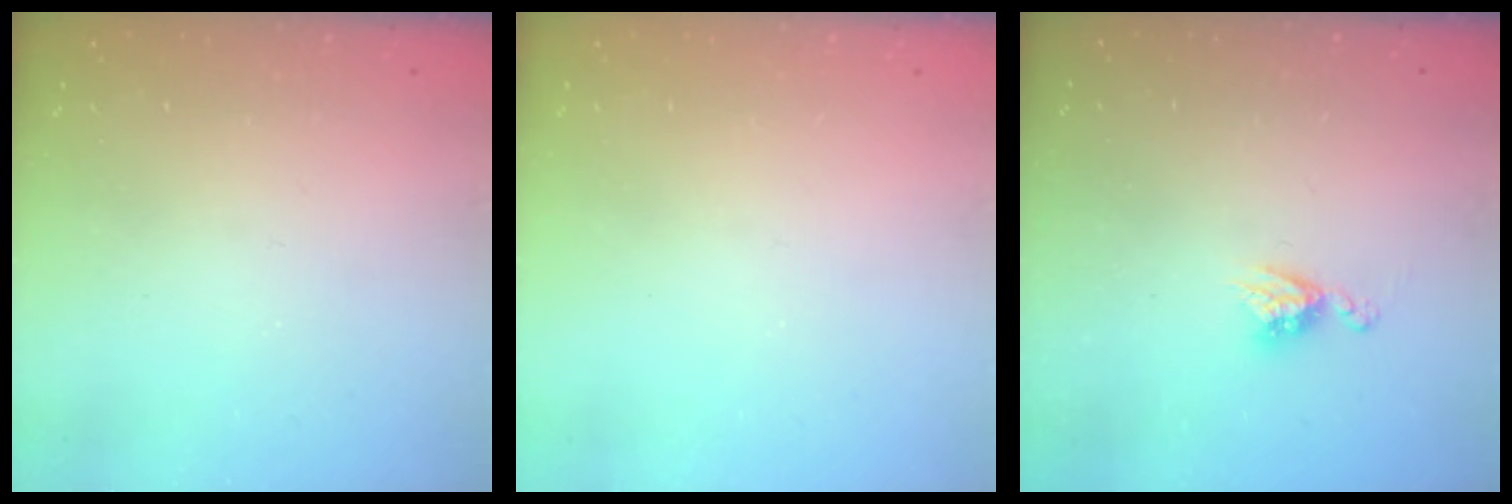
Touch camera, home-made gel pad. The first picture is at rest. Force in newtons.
{"total": 0.0}
{"total": 5.3, "press": 5.3, "slide": 0.5}